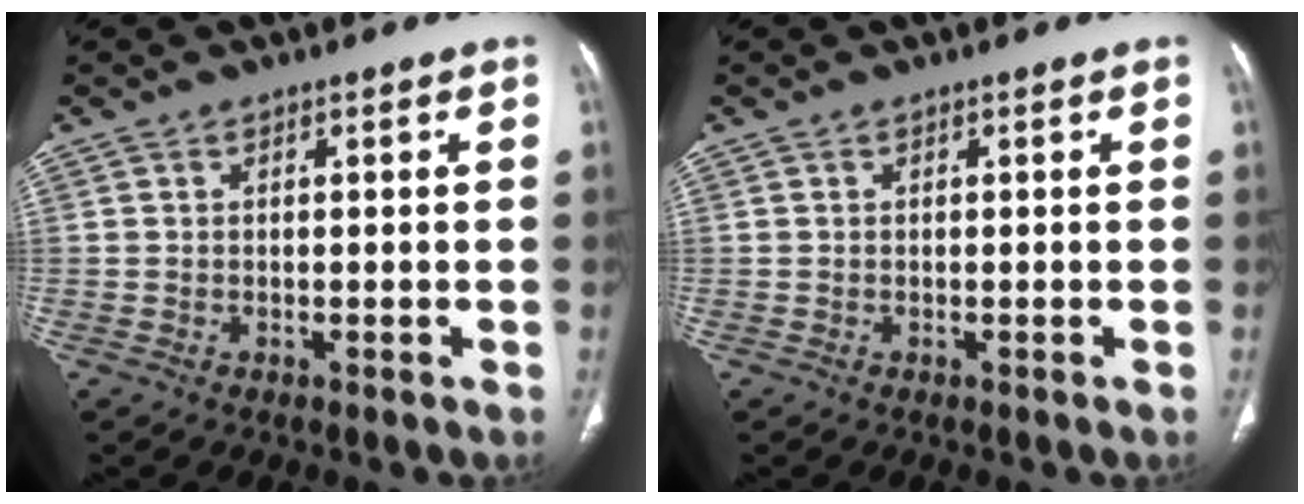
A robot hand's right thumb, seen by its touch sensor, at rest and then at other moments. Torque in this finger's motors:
{"motor_torque": [0.10, 0.12, -0.02, 0.04, 0.04]}